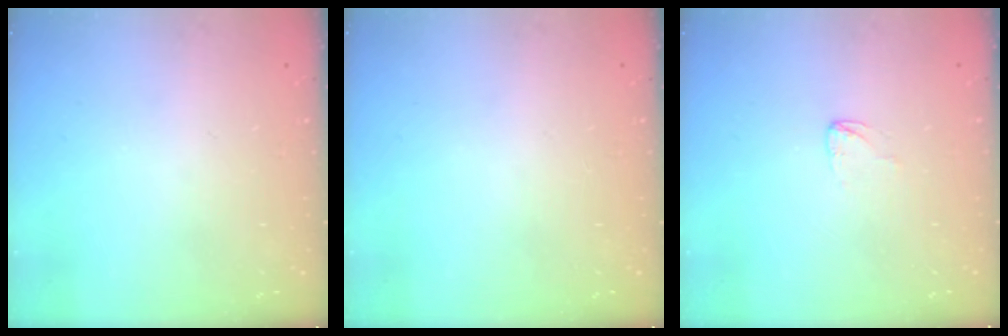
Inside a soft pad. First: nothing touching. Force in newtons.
{"total": 0.0}
{"total": 2.0, "press": 2.0, "slide": 0.1}